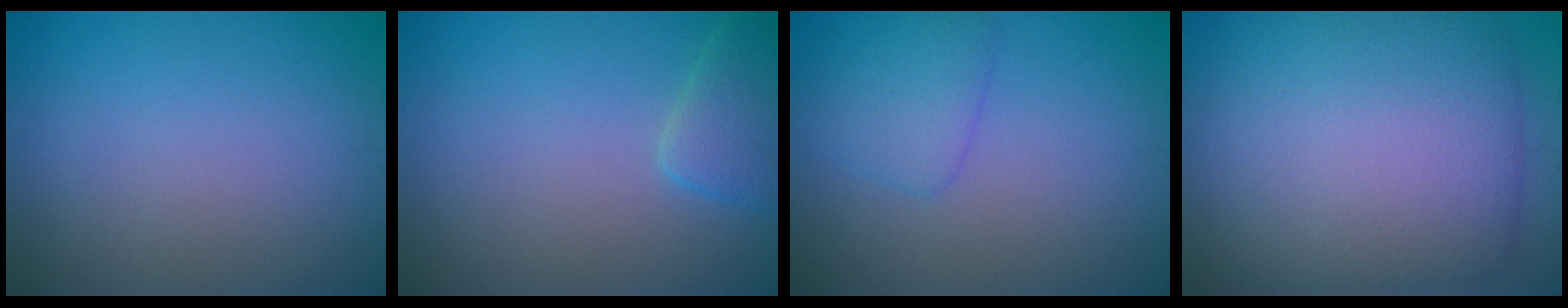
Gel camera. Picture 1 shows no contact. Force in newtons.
{"total": 2.8, "press": 2.7, "slide": 0.3}
{"total": 2.6, "press": 2.6, "slide": 0.0}
{"total": 14.0, "press": 14.0, "slide": 0.4}